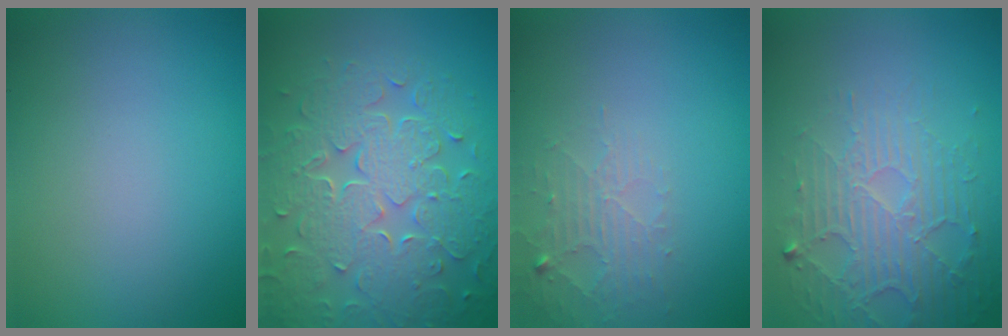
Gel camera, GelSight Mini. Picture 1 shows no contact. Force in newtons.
{"total": 8.9, "press": 6.3, "slide": 6.3}
{"total": 2.2, "press": 2.2, "slide": 0.5}
{"total": 5.1, "press": 3.5, "slide": 3.7}